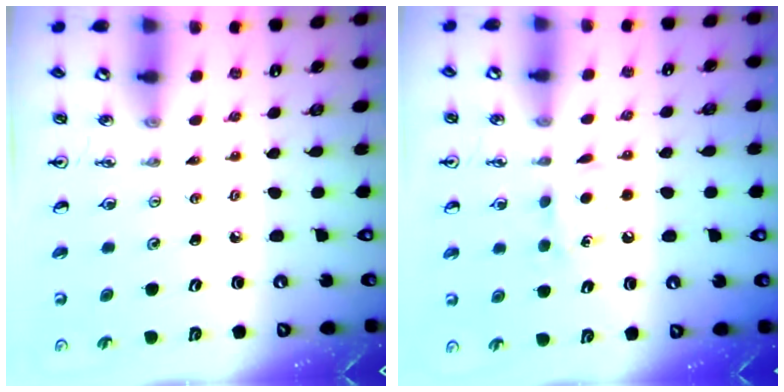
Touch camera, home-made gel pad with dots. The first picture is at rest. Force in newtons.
{"total": 5.7, "press": 5.7, "slide": 0.6}